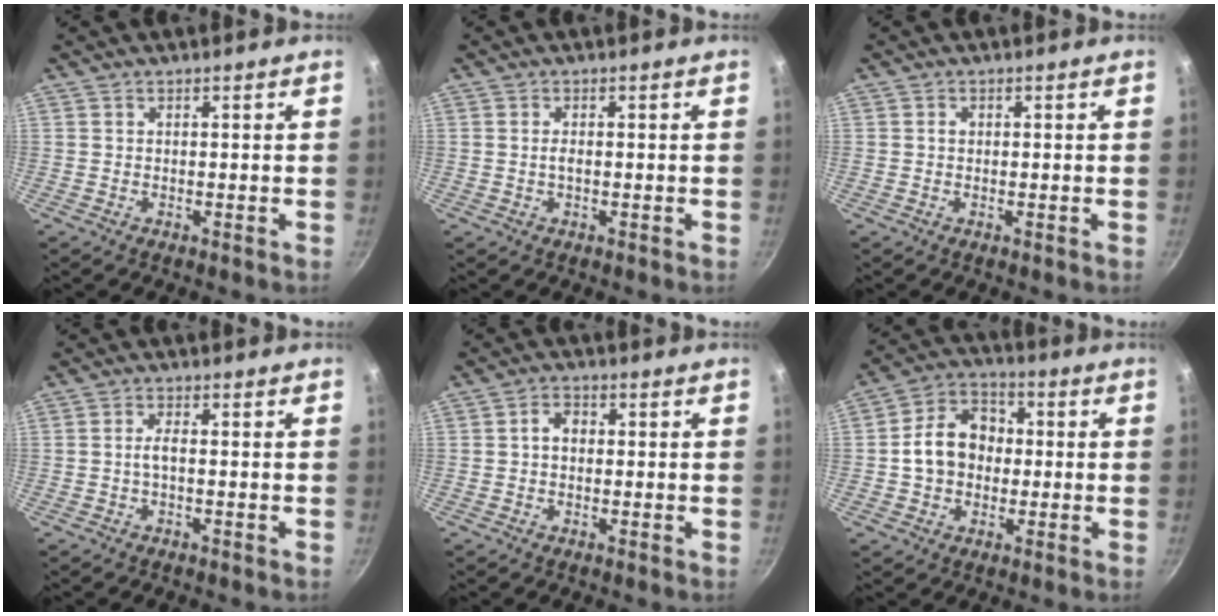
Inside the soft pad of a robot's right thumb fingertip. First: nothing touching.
{"total": 1.4, "force": [0.0, 0.7, 1.2], "torque": [-0.024, 0.002, -0.002]}
{"total": 1.0, "force": [0.1, 0.8, 0.5], "torque": [-0.007, 0.005, 0.002]}
{"total": 2.1, "force": [-0.5, 0.6, 1.9], "torque": [-0.044, 0.011, -0.012]}
{"total": 3.5, "force": [0.2, 2.6, 2.3], "torque": [-0.027, 0.009, -0.003]}
{"total": 11.6, "force": [-0.2, 9.2, 7.0], "torque": [-0.083, 0.030, -0.017]}